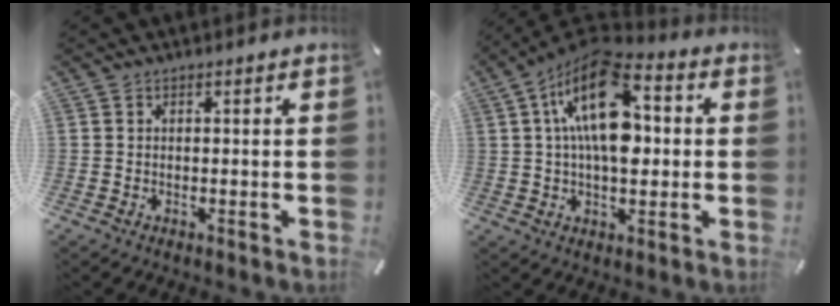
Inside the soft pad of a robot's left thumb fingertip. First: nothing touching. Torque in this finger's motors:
{"motor_torque": [1.47, 3.54, 2.12, -0.65, 0.31]}